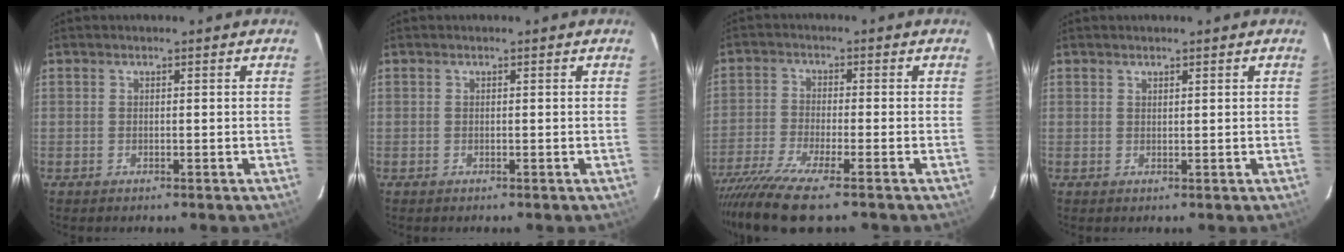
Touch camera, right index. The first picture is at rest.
{"total": 0.0}
{"total": 11.9, "force": [-9.3, 0.9, 7.3], "torque": [-0.168, -0.047, -0.172]}
{"total": 0.8, "force": [0.7, 0.1, 0.2], "torque": [-0.005, -0.001, 0.013]}